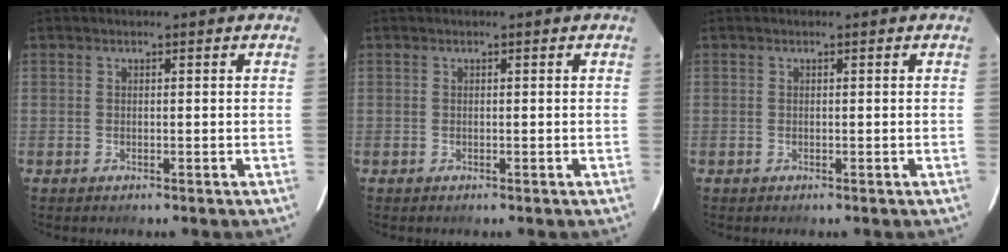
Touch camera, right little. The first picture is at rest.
{"total": 0.0}
{"total": 0.0}